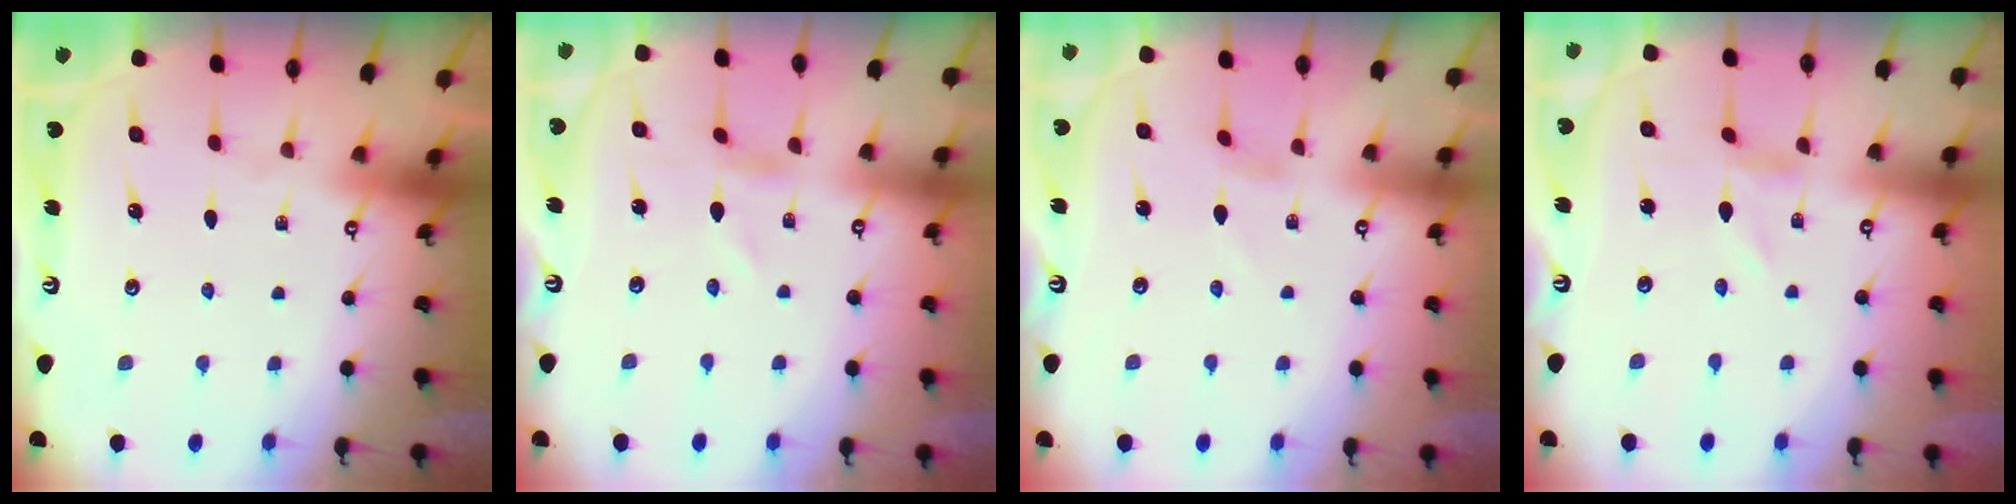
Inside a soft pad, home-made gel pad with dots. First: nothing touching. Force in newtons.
{"total": 0.0}
{"total": 0.0}
{"total": 1.1, "press": 1.1, "slide": 0.2}